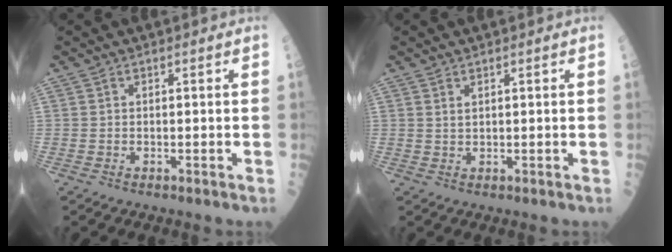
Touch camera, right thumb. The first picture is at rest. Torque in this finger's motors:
{"motor_torque": [-0.04, 0.03, -0.09, 0.27, -0.02]}